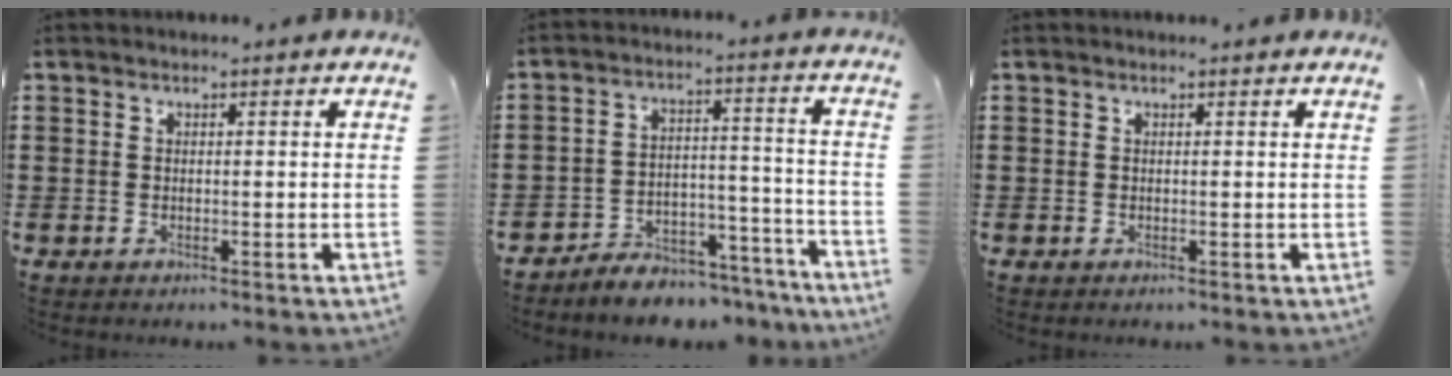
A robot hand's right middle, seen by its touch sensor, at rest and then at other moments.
{"total": 5.6, "force": [-5.5, 1.0, 0.4], "torque": [-0.005, 0.019, -0.109]}
{"total": 0.0}